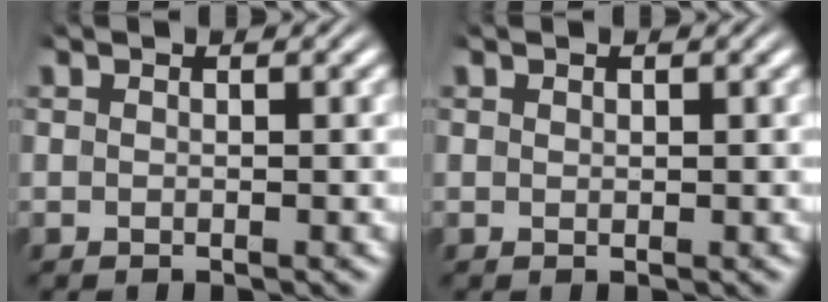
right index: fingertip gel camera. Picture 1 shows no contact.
{"total": 0.0}